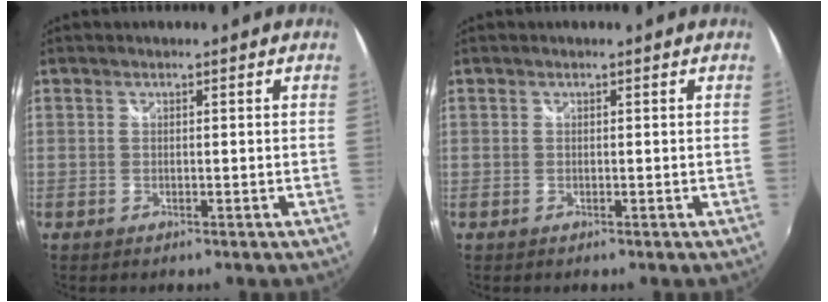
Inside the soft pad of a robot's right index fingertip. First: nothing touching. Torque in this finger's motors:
{"motor_torque": [-0.01, -0.01, 0.00, 0.01]}